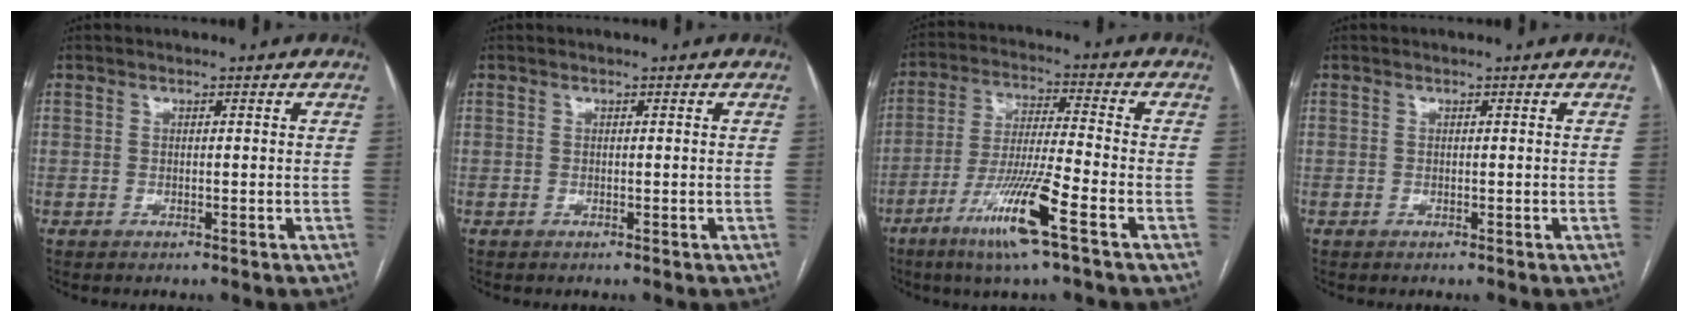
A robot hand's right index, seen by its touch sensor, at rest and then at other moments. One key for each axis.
{"total": 0.0}
{"total": 12.1, "fx": -6.2, "fy": -0.3, "fz": 10.4, "tx": -0.205, "ty": -0.022, "tz": -0.119}
{"total": 0.0}